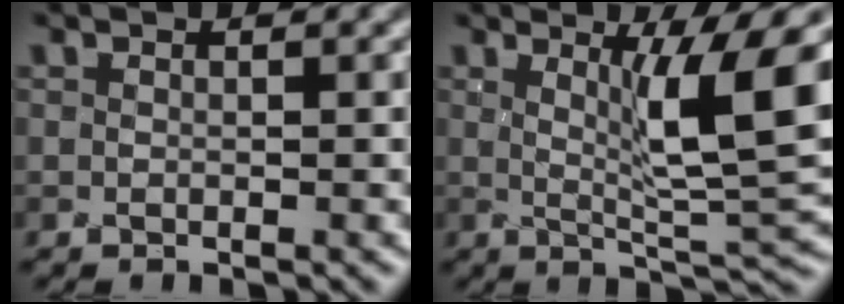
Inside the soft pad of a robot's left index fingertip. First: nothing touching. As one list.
[{"total": 7.6, "force": [1.3, 1.4, 7.3], "torque": [-0.104, 0.000, 0.033]}]